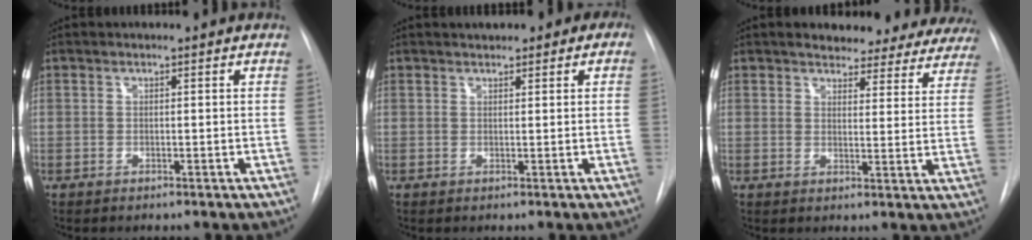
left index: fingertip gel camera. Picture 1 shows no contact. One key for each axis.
{"total": 3.0, "fx": 1.6, "fy": 1.7, "fz": 1.9, "tx": -0.024, "ty": 0.014, "tz": 0.021}
{"total": 17.1, "fx": 15.4, "fy": 5.8, "fz": 4.6, "tx": -0.035, "ty": -0.027, "tz": 0.159}